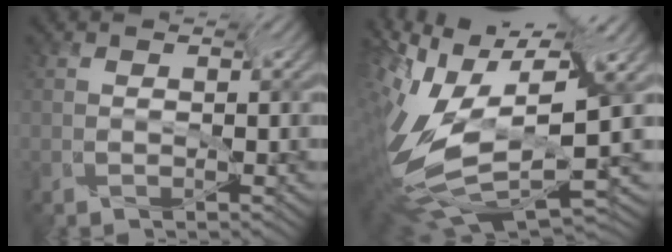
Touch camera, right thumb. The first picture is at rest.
{"total": 12.5, "force": [-1.6, 5.6, 11.1], "torque": [-0.252, -0.016, -0.010]}